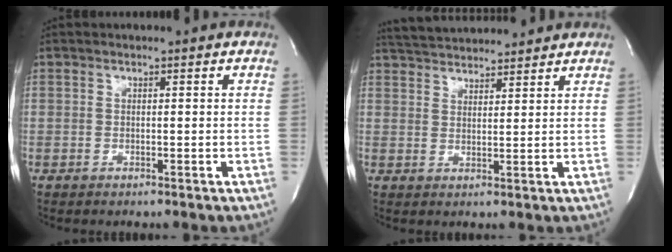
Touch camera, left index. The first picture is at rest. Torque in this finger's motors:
{"motor_torque": [-0.31, -0.41, 0.21, 0.09]}